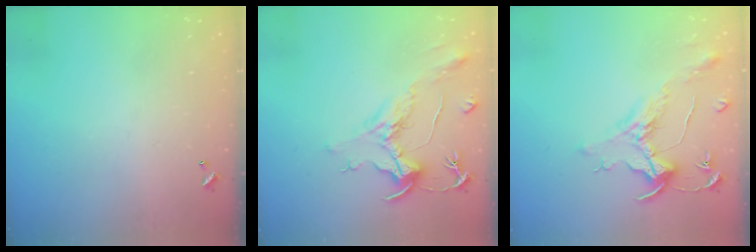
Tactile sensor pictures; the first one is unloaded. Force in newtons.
{"total": 2.2, "press": 1.7, "slide": 1.4}
{"total": 1.6, "press": 1.4, "slide": 0.7}